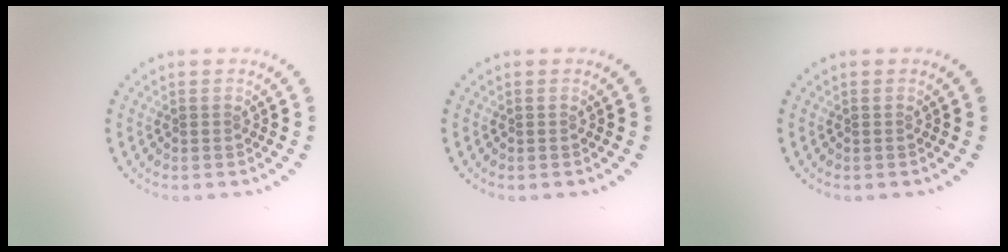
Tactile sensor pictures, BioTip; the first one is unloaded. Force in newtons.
{"total": 0.0}
{"total": 0.0}